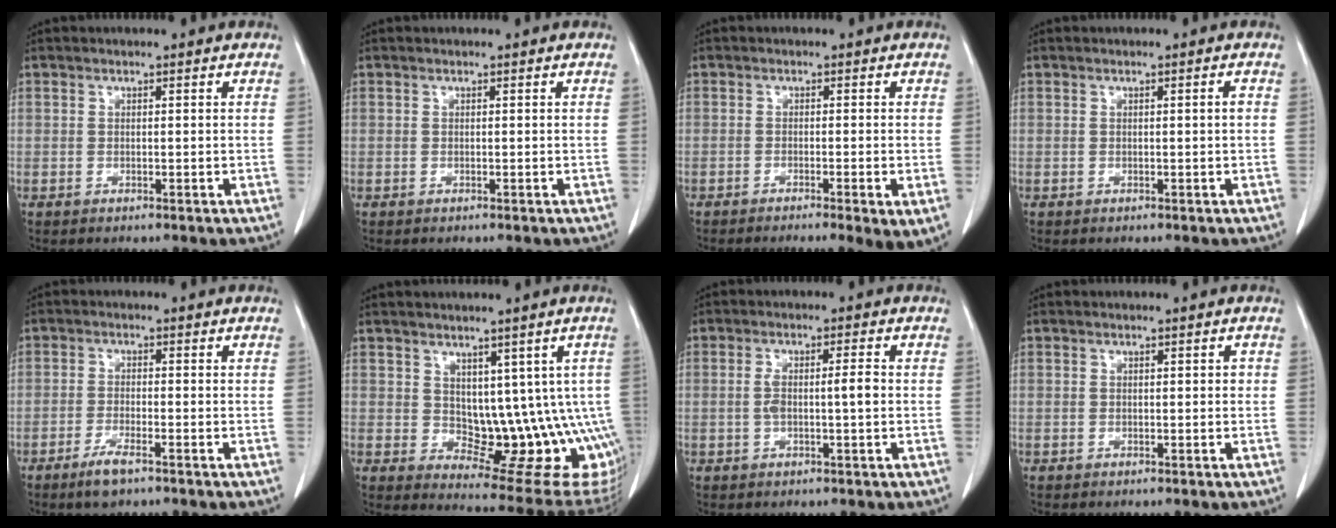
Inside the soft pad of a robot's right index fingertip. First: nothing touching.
{"total": 0.0}
{"total": 6.3, "force": [-3.6, 0.6, 5.1], "torque": [-0.062, -0.014, -0.053]}
{"total": 0.7, "force": [-0.1, -0.1, 0.7], "torque": [-0.011, 0.000, 0.001]}
{"total": 3.8, "force": [-2.6, 0.6, 2.7], "torque": [-0.057, -0.005, -0.048]}
{"total": 13.2, "force": [0.7, 7.0, 11.2], "torque": [-0.118, 0.000, 0.030]}
{"total": 4.2, "force": [-0.2, 0.6, 4.2], "torque": [-0.082, 0.010, 0.000]}
{"total": 0.6, "force": [0.0, 0.3, 0.5], "torque": [-0.005, 0.002, 0.001]}